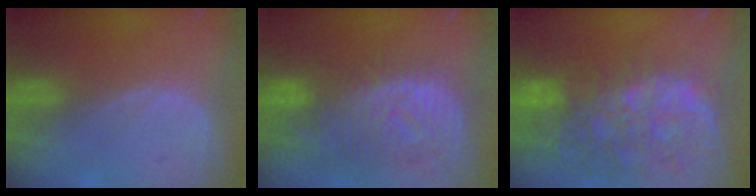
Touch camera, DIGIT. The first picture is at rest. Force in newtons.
{"total": 12.2, "press": 10.5, "slide": 6.2}
{"total": 13.5, "press": 11.0, "slide": 7.8}